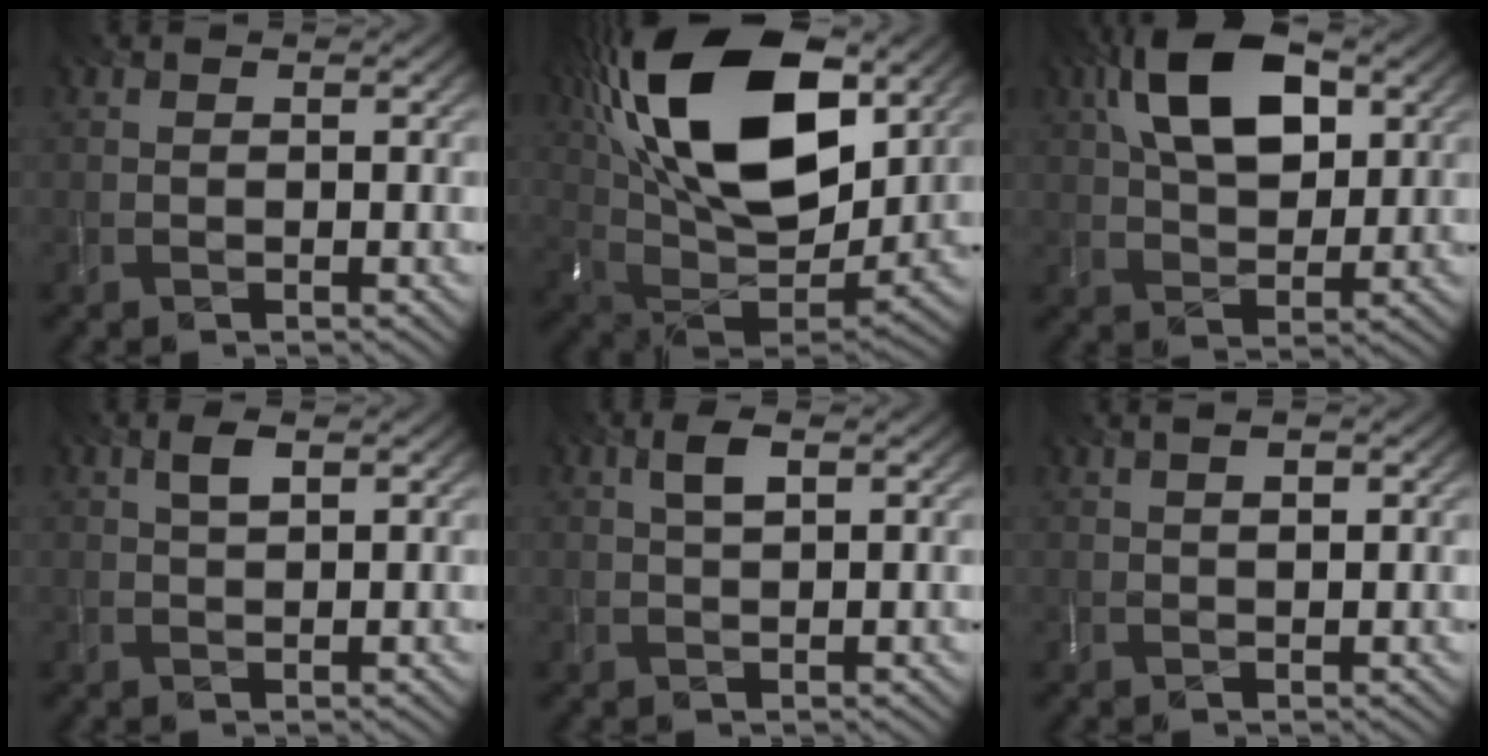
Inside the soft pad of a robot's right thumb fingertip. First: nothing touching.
{"total": 22.0, "force": [9.4, 11.5, 16.2], "torque": [-0.335, 0.043, 0.143]}
{"total": 11.6, "force": [4.1, 6.4, 8.8], "torque": [-0.176, 0.021, 0.068]}
{"total": 2.1, "force": [1.0, 0.8, 1.7], "torque": [-0.038, 0.005, 0.020]}
{"total": 2.5, "force": [1.1, 0.9, 2.1], "torque": [-0.047, 0.006, 0.020]}
{"total": 2.3, "force": [1.0, 0.7, 1.9], "torque": [-0.031, -0.001, 0.021]}